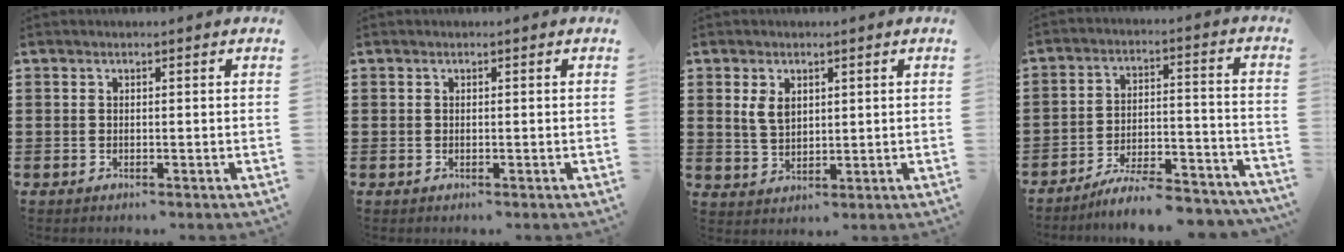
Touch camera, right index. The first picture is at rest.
{"total": 0.0}
{"total": 3.5, "force": [1.3, 2.3, 2.3], "torque": [-0.053, 0.009, 0.024]}
{"total": 7.7, "force": [-7.1, 0.7, 3.0], "torque": [-0.046, 0.011, -0.134]}